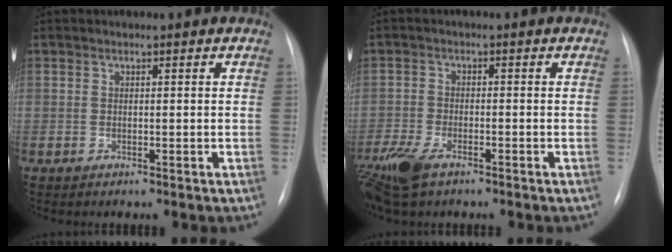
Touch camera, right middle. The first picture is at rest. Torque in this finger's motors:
{"motor_torque": [1.13, -0.84, 0.39, 0.10]}